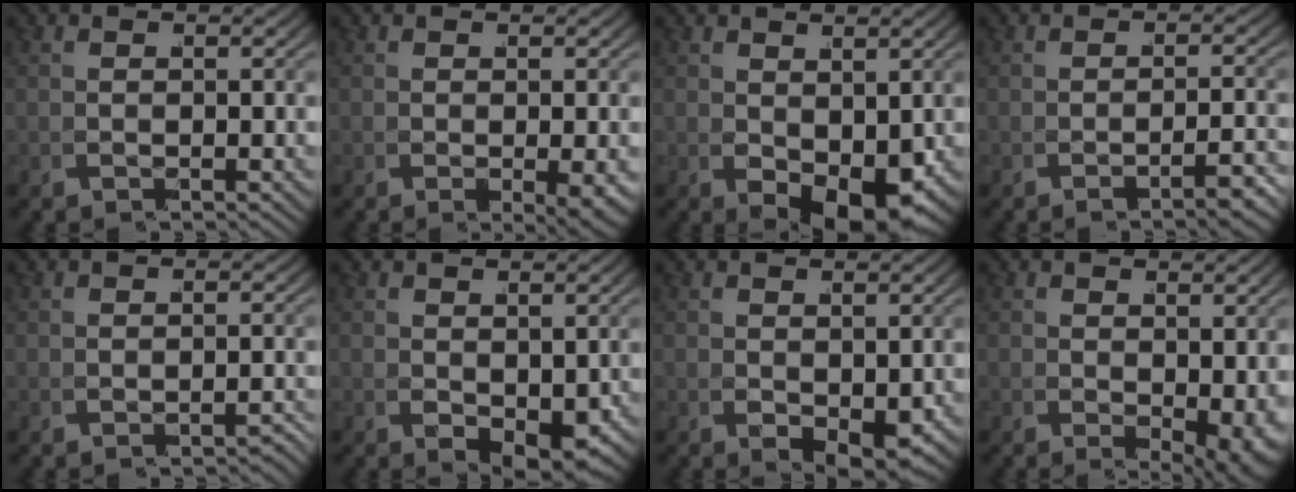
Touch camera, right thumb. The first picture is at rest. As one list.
[{"total": 1.6, "force": [-0.5, 0.0, 1.6], "torque": [-0.018, -0.005, -0.004]}, {"total": 4.8, "force": [-0.8, 2.4, 4.0], "torque": [-0.078, -0.022, 0.001]}, {"total": 2.4, "force": [-1.9, -0.9, 1.0], "torque": [-0.028, 0.002, -0.031]}, {"total": 1.3, "force": [-1.3, -0.1, -0.2], "torque": [-0.015, -0.008, -0.017]}, {"total": 2.2, "force": [-0.1, 1.0, 2.0], "torque": [-0.037, -0.013, 0.009]}, {"total": 1.8, "force": [0.0, 0.7, 1.7], "torque": [-0.032, -0.010, 0.008]}, {"total": 2.4, "force": [0.0, 0.9, 2.2], "torque": [-0.033, -0.014, 0.012]}]